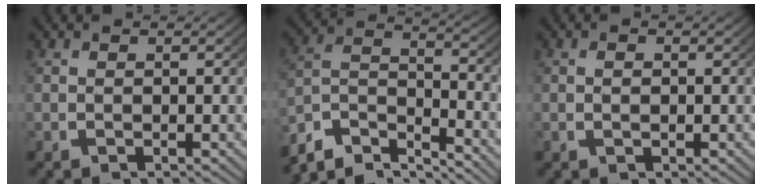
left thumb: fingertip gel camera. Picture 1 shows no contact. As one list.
[{"total": 10.0, "force": [-5.5, 6.3, 5.5], "torque": [-0.122, -0.037, -0.091]}, {"total": 0.7, "force": [-0.2, 0.4, 0.5], "torque": [-0.013, -0.002, -0.002]}]